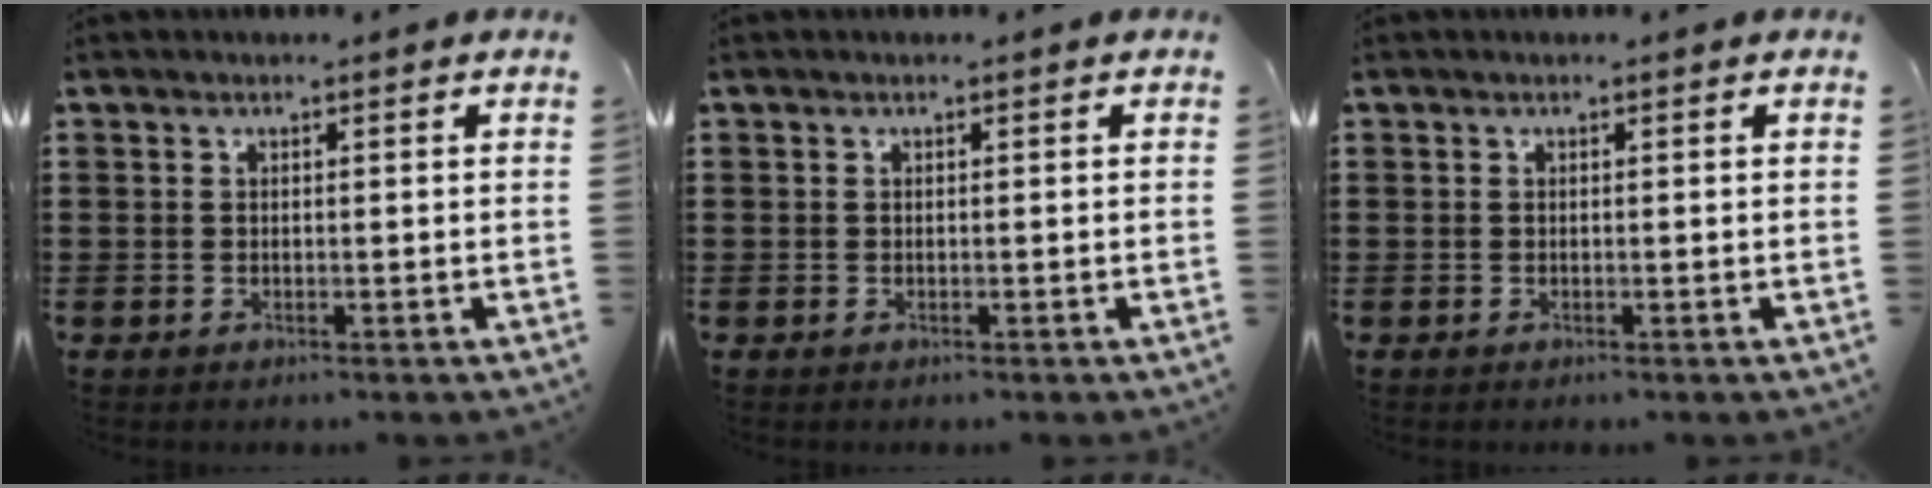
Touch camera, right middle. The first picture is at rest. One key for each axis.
{"total": 0.0}
{"total": 0.0}